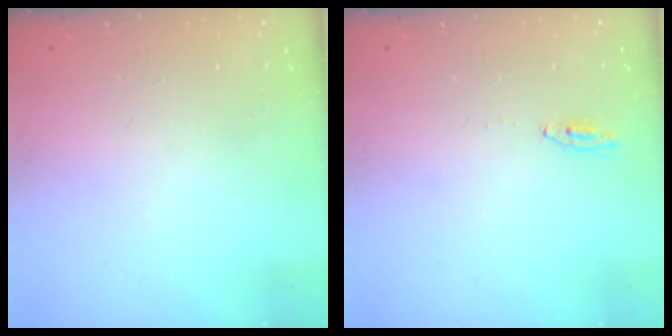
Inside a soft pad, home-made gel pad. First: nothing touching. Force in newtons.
{"total": 2.0, "press": 2.0, "slide": 0.2}